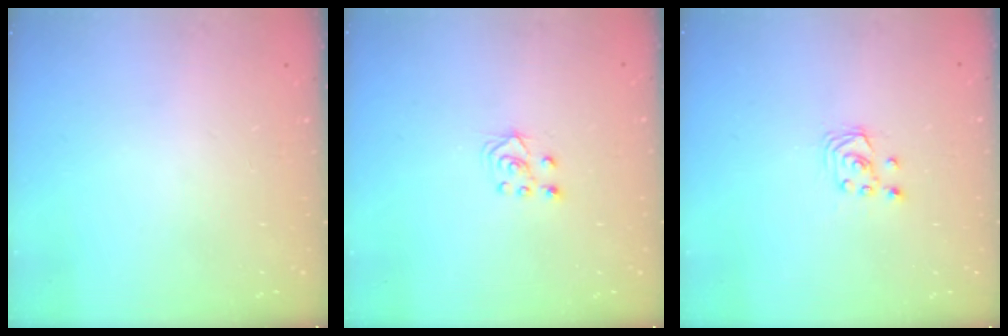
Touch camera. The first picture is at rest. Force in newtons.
{"total": 4.1, "press": 4.1, "slide": 0.7}
{"total": 2.9, "press": 2.8, "slide": 0.3}